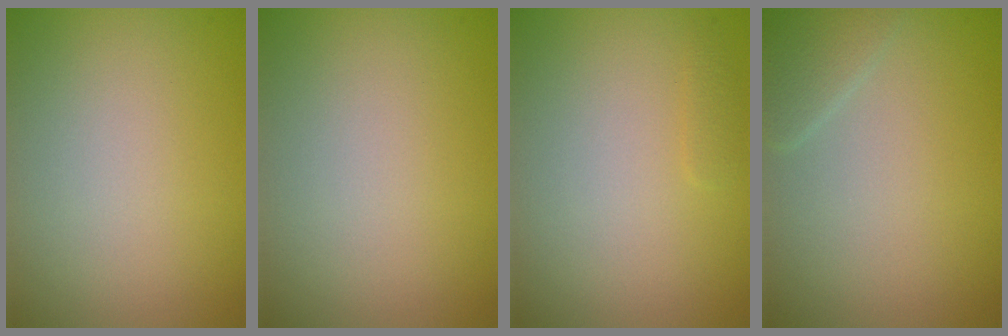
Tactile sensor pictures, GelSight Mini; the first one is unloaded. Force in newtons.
{"total": 0.0}
{"total": 0.6, "press": 0.6, "slide": 0.0}
{"total": 1.4, "press": 1.4, "slide": 0.2}